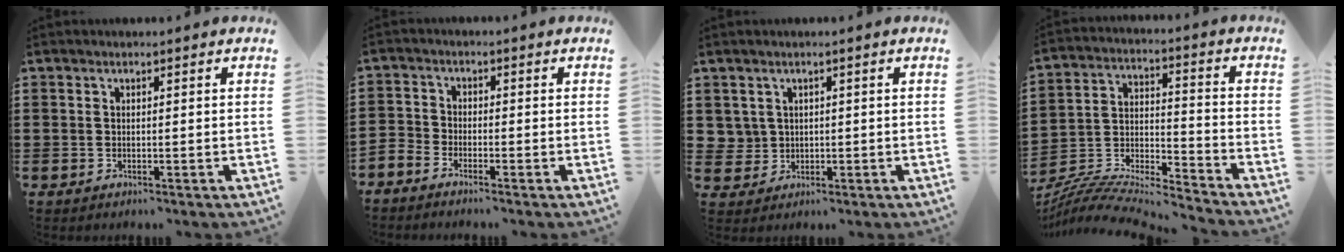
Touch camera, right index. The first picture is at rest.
{"total": 2.1, "force": [-2.1, 0.2, -0.1], "torque": [-0.013, -0.001, -0.047]}
{"total": 2.3, "force": [0.6, 2.2, 0.2], "torque": [-0.016, 0.008, 0.009]}
{"total": 7.2, "force": [-7.0, 0.8, 1.9], "torque": [-0.047, -0.010, -0.144]}